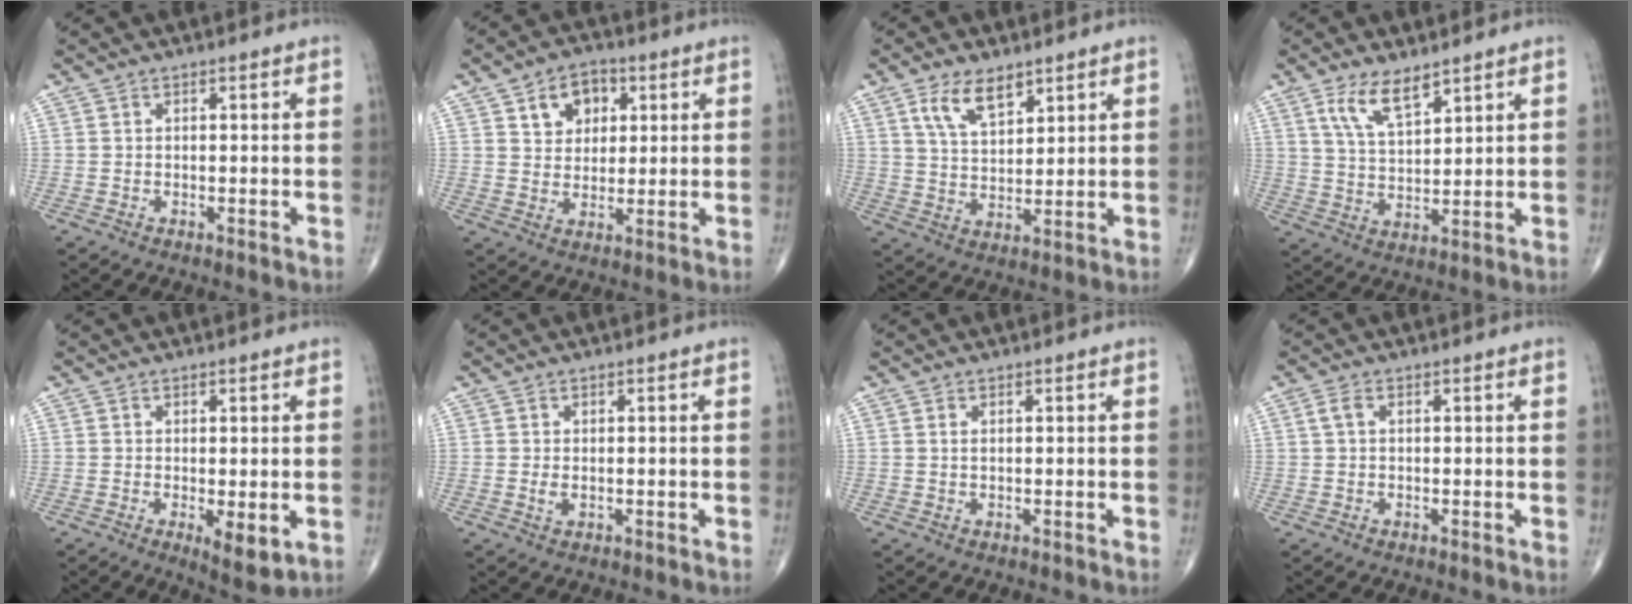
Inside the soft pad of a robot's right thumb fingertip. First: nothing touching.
{"total": 7.6, "force": [3.1, 5.6, 4.1], "torque": [-0.029, -0.010, 0.046]}
{"total": 7.6, "force": [4.6, 3.7, 4.8], "torque": [-0.074, -0.026, 0.089]}
{"total": 7.2, "force": [4.7, 2.7, 4.8], "torque": [-0.081, -0.029, 0.094]}
{"total": 4.8, "force": [-1.0, 1.7, 4.4], "torque": [-0.064, -0.016, -0.011]}
{"total": 1.2, "force": [0.0, 0.8, 1.0], "torque": [-0.019, -0.003, 0.000]}
{"total": 0.7, "force": [0.2, 0.3, 0.5], "torque": [-0.014, 0.004, 0.006]}
{"total": 1.8, "force": [0.4, 1.0, 1.4], "torque": [-0.033, 0.009, 0.008]}